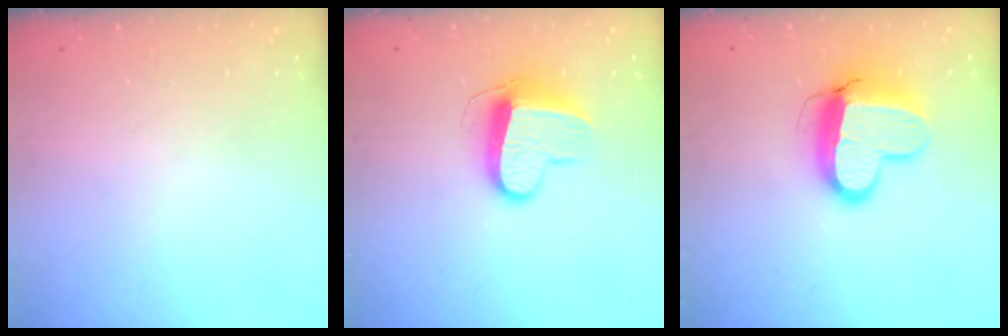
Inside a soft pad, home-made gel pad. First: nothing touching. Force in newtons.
{"total": 10.7, "press": 10.7, "slide": 0.5}
{"total": 13.1, "press": 13.0, "slide": 1.3}